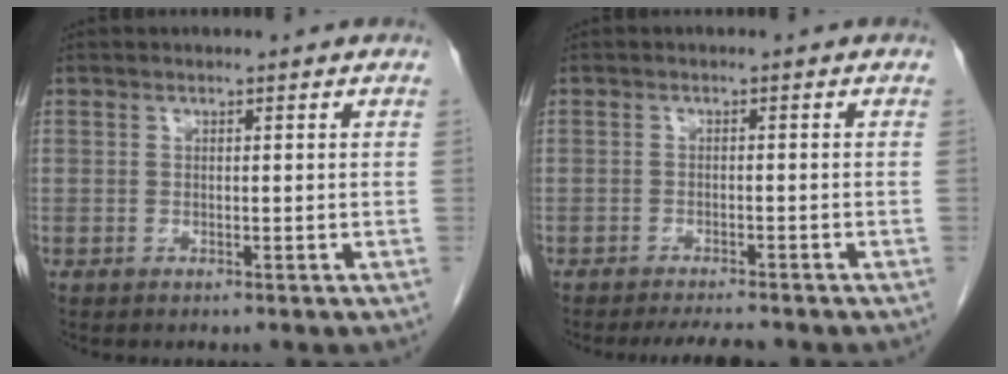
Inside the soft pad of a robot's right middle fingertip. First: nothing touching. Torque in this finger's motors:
{"motor_torque": [0.19, -0.08, 0.00, 0.00]}